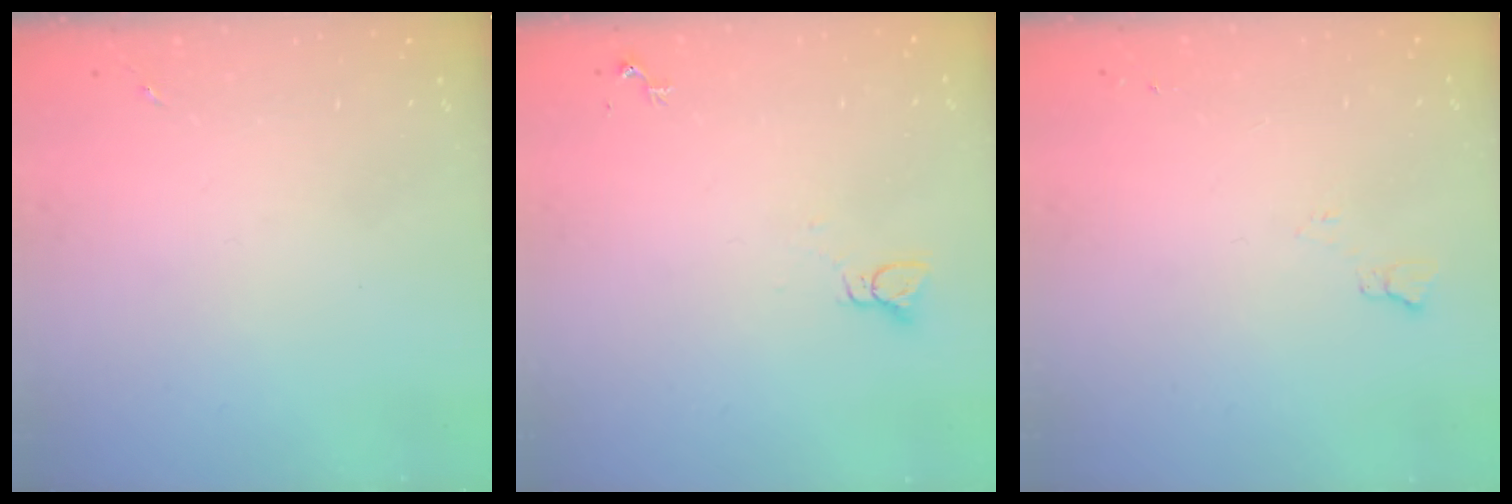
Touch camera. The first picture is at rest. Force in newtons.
{"total": 2.2, "press": 2.2, "slide": 0.1}
{"total": 4.6, "press": 4.5, "slide": 0.6}